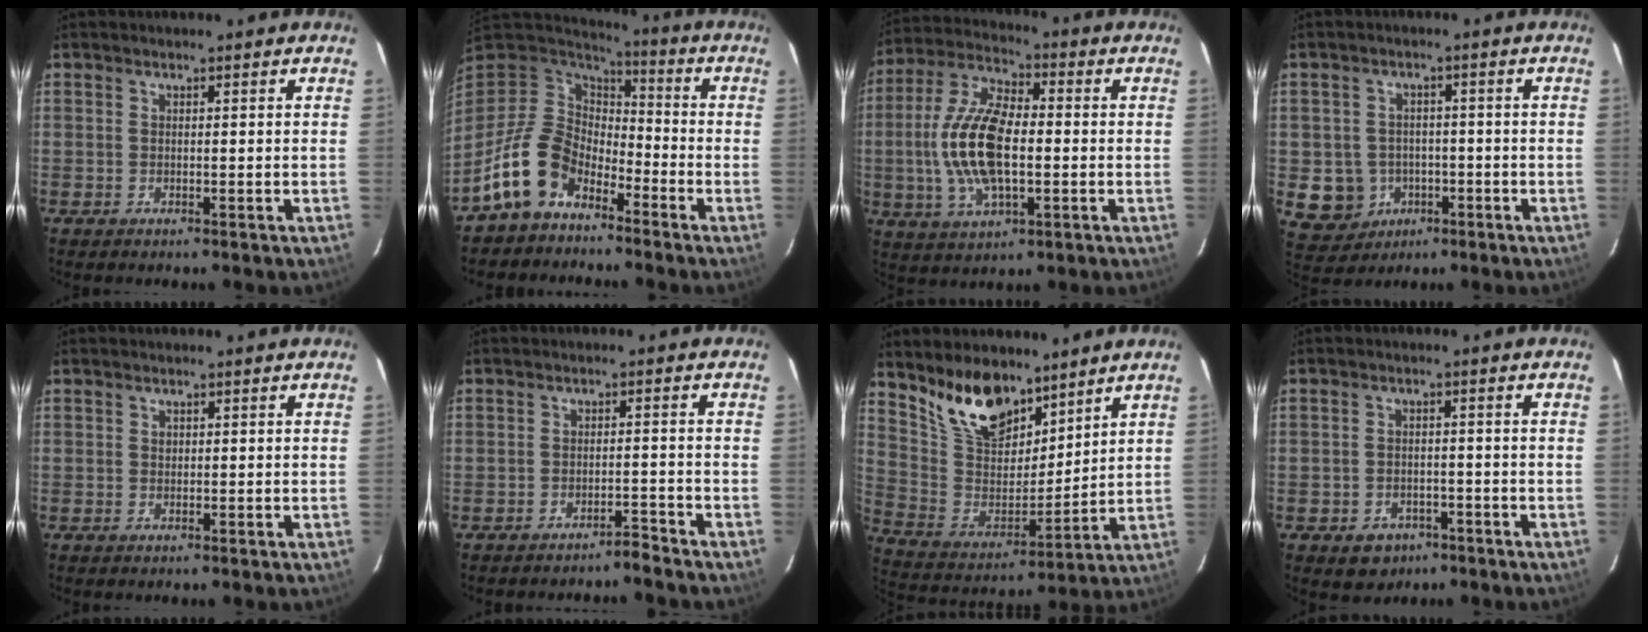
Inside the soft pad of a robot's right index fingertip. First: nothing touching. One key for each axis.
{"total": 13.1, "fx": -8.1, "fy": 8.2, "fz": 6.1, "tx": -0.139, "ty": 0.018, "tz": -0.150}
{"total": 15.7, "fx": -1.3, "fy": 7.2, "fz": 13.9, "tx": -0.289, "ty": 0.007, "tz": -0.025}
{"total": 8.4, "fx": -2.3, "fy": 7.8, "fz": 1.9, "tx": -0.068, "ty": 0.018, "tz": -0.018}
{"total": 0.7, "fx": 0.2, "fy": 0.7, "fz": 0.2, "tx": -0.001, "ty": 0.003, "tz": 0.005}
{"total": 2.6, "fx": -2.6, "fy": -0.1, "fz": 0.4, "tx": -0.014, "ty": 0.005, "tz": -0.036}
{"total": 15.4, "fx": 11.1, "fy": 7.4, "fz": 7.6, "tx": -0.162, "ty": 0.013, "tz": 0.223}
{"total": 5.5, "fx": -3.0, "fy": 4.3, "fz": 1.6, "tx": -0.042, "ty": 0.008, "tz": -0.031}